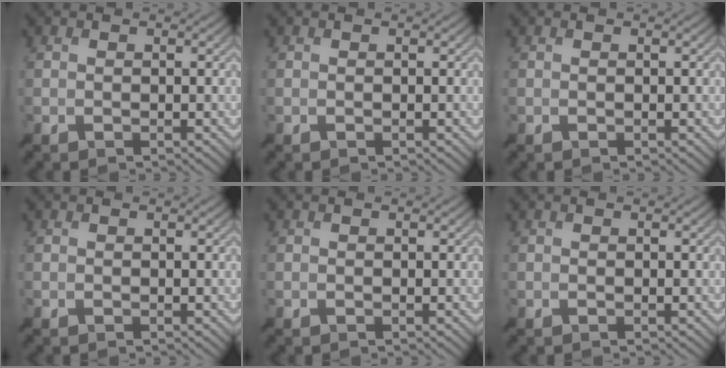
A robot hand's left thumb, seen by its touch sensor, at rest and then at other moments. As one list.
[{"total": 0.0}, {"total": 0.0}, {"total": 0.0}, {"total": 0.0}, {"total": 0.0}]